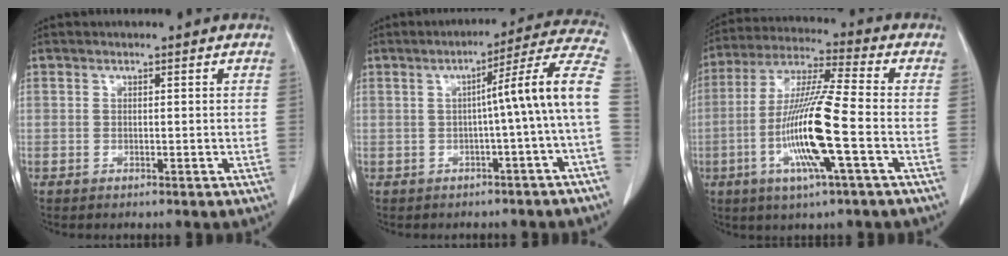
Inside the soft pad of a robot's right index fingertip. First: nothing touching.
{"total": 10.7, "force": [-0.9, -1.9, 10.5], "torque": [-0.129, 0.025, -0.017]}
{"total": 14.3, "force": [-3.8, 0.0, 13.8], "torque": [-0.280, -0.008, -0.077]}